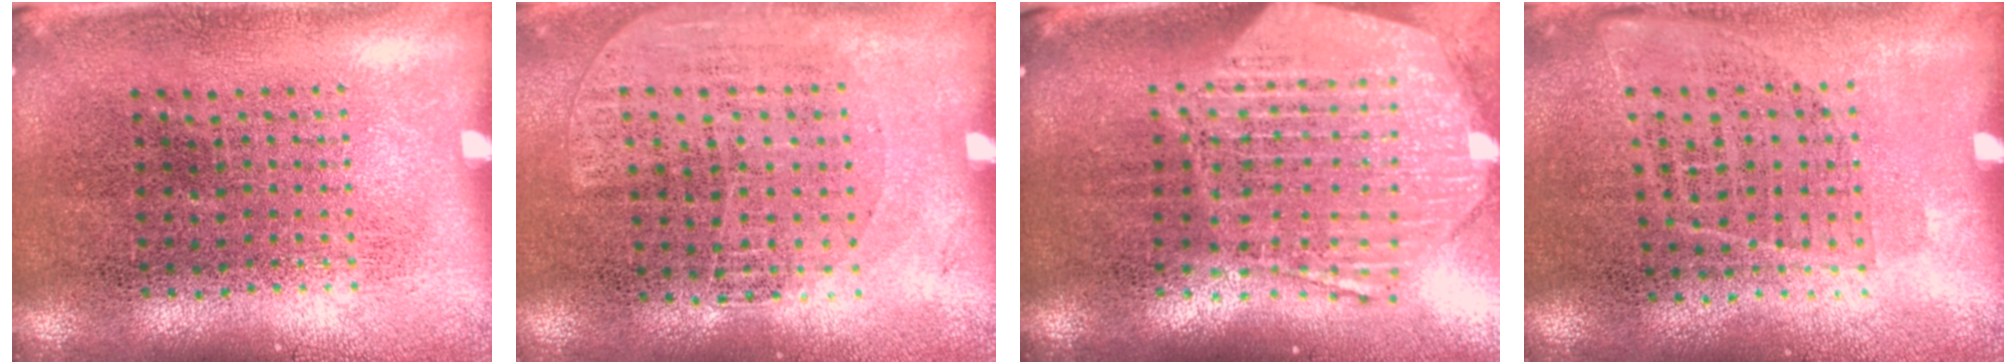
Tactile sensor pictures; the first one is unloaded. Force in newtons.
{"total": 1.2, "press": 1.0, "slide": 0.7}
{"total": 2.9, "press": 2.3, "slide": 1.8}
{"total": 1.0, "press": 0.8, "slide": 0.6}